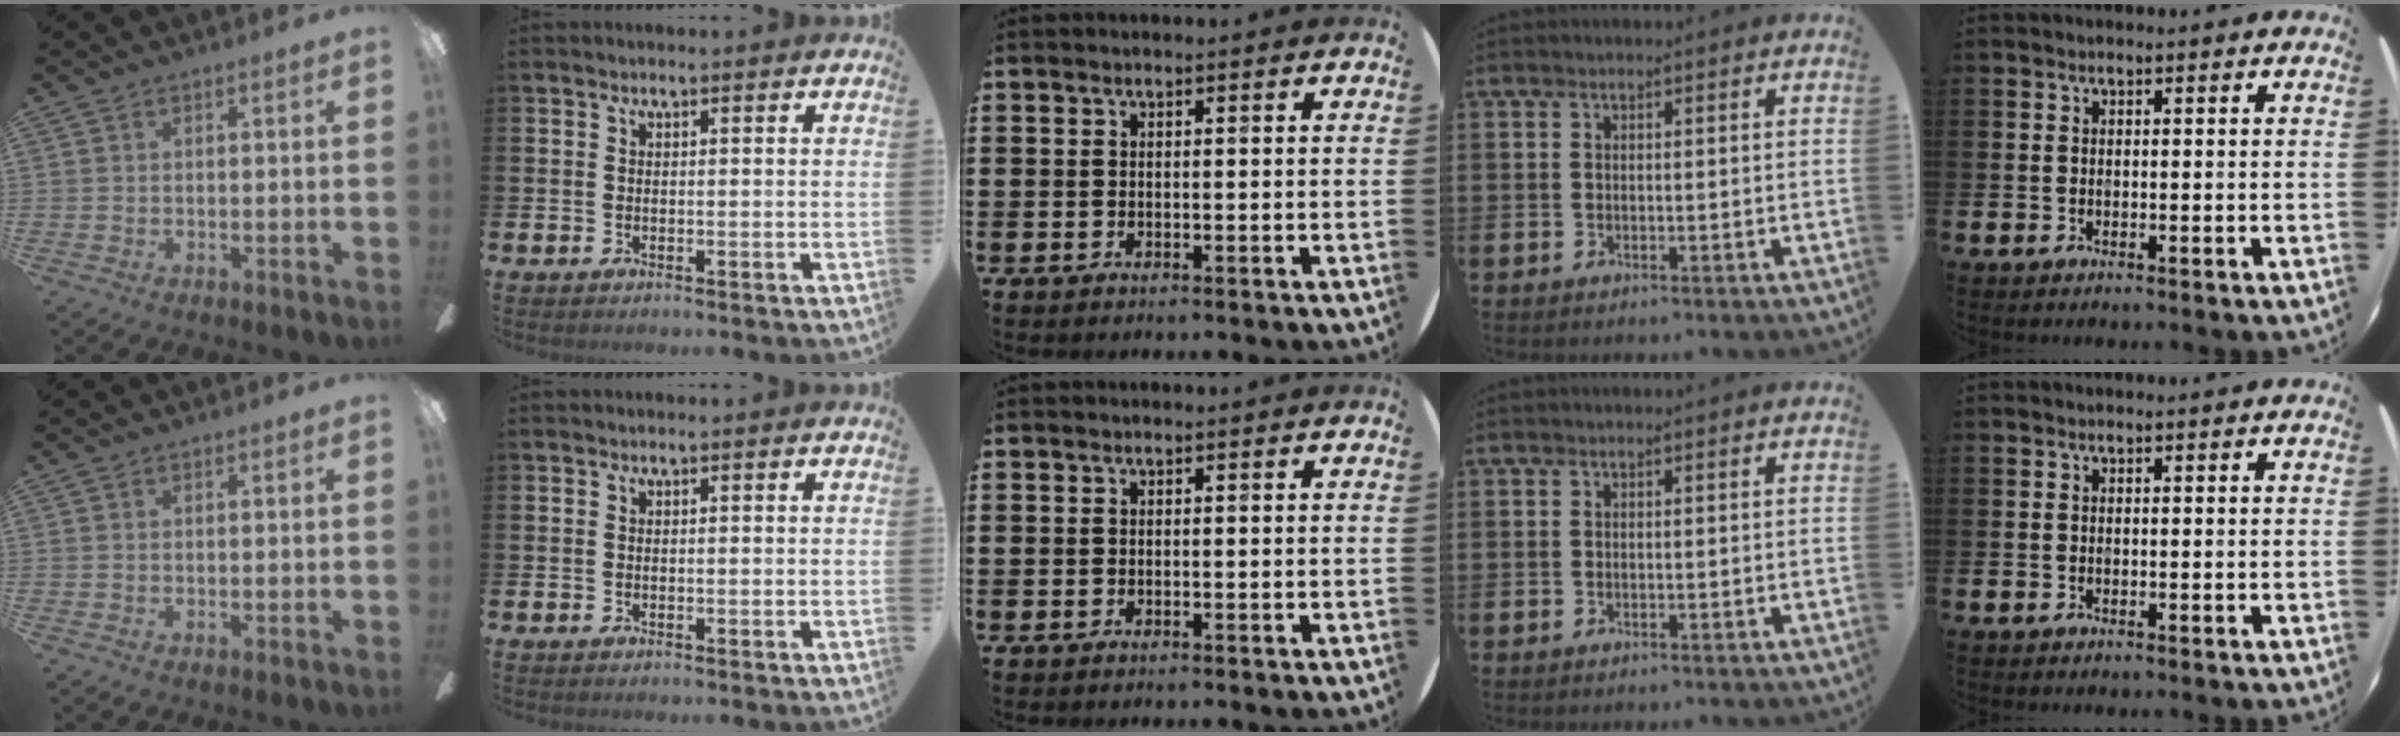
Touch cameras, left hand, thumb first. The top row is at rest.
{}